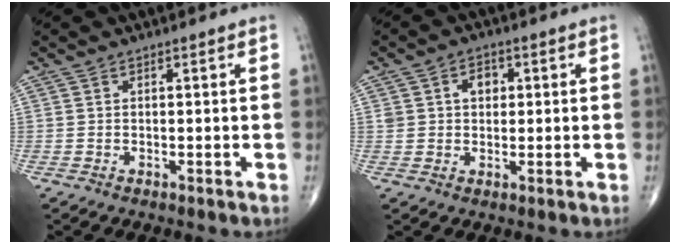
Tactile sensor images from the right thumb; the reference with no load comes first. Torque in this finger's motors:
{"motor_torque": [0.71, 0.96, 0.68, 0.17, 0.01]}